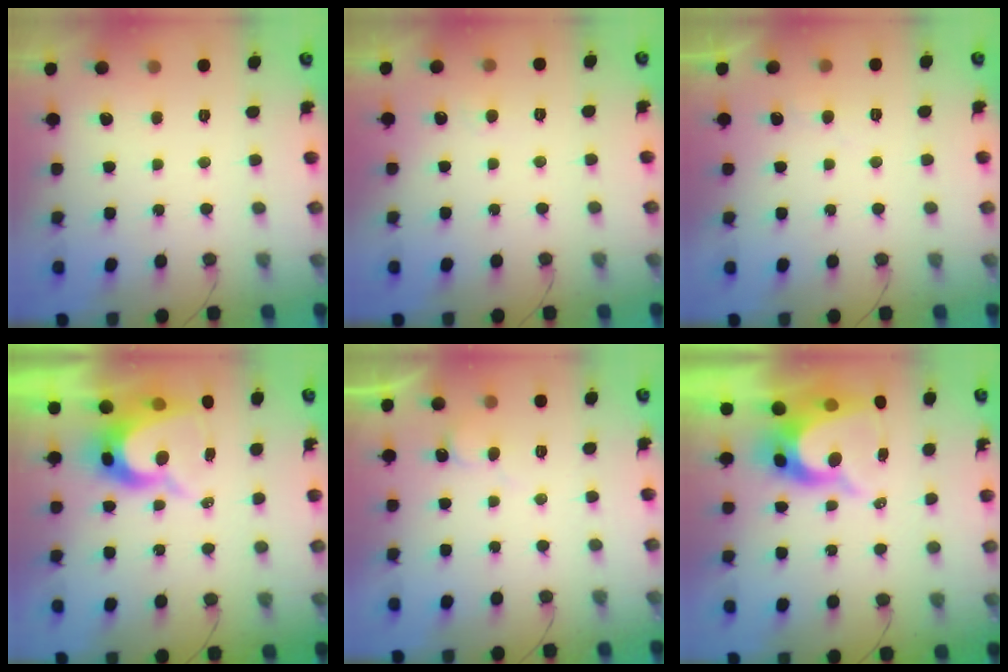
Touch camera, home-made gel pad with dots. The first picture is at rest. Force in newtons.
{"total": 3.9, "press": 3.9, "slide": 0.5}
{"total": 3.8, "press": 3.7, "slide": 0.3}
{"total": 10.1, "press": 10.1, "slide": 0.7}
{"total": 5.8, "press": 5.8, "slide": 0.5}
{"total": 10.8, "press": 10.8, "slide": 1.1}